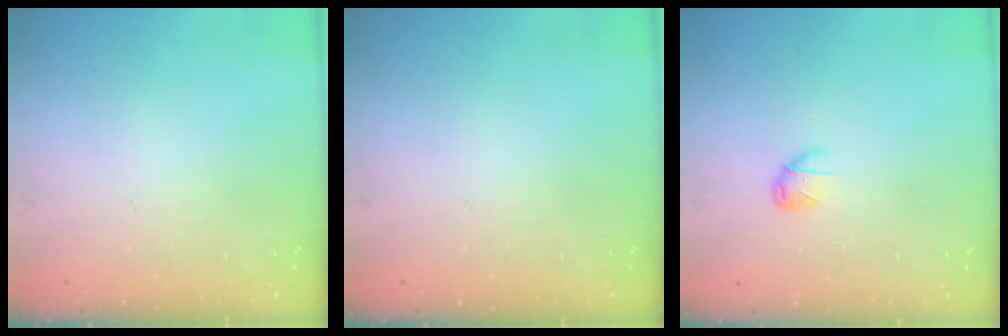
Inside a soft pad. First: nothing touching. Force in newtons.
{"total": 0.0}
{"total": 5.1, "press": 5.0, "slide": 0.8}